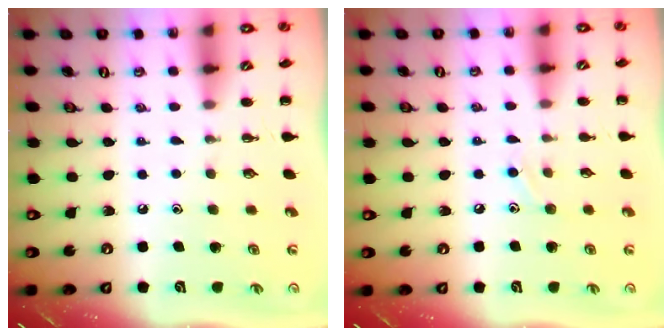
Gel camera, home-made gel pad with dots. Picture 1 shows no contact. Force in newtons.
{"total": 6.3, "press": 5.9, "slide": 2.1}